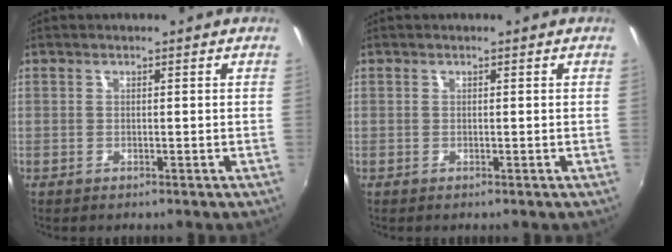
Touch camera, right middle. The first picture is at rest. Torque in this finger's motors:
{"motor_torque": [0.00, 0.00, 0.00, 0.00]}